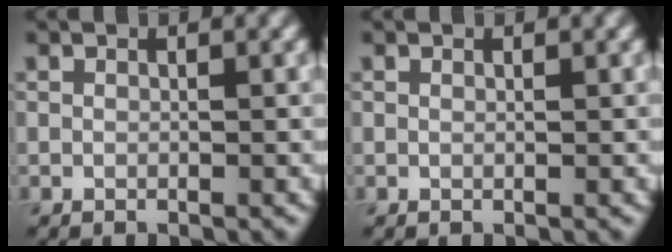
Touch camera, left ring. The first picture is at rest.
{"total": 0.0}